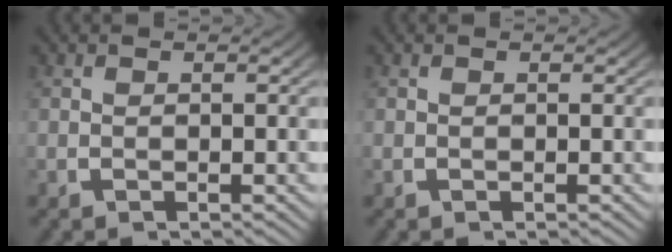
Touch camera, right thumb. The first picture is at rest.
{"total": 0.0}